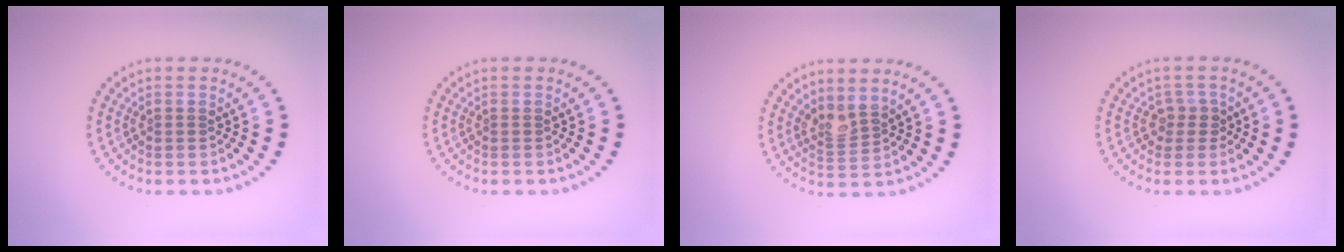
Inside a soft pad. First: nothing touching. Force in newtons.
{"total": 0.0}
{"total": 2.1, "press": 1.7, "slide": 1.3}
{"total": 1.6, "press": 1.2, "slide": 1.1}